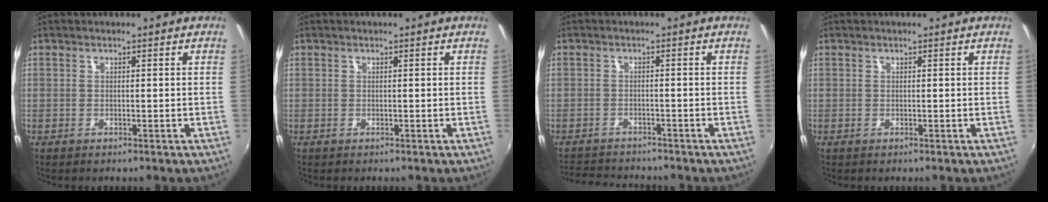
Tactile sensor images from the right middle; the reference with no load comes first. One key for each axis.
{"total": 0.0}
{"total": 6.9, "fx": -6.5, "fy": 1.7, "fz": 1.4, "tx": -0.051, "ty": -0.003, "tz": -0.105}
{"total": 0.0}